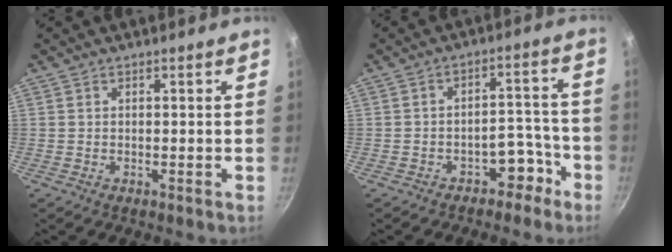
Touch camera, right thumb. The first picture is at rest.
{"total": 6.6, "force": [-4.3, 4.1, 2.9], "torque": [-0.012, 0.059, -0.062]}